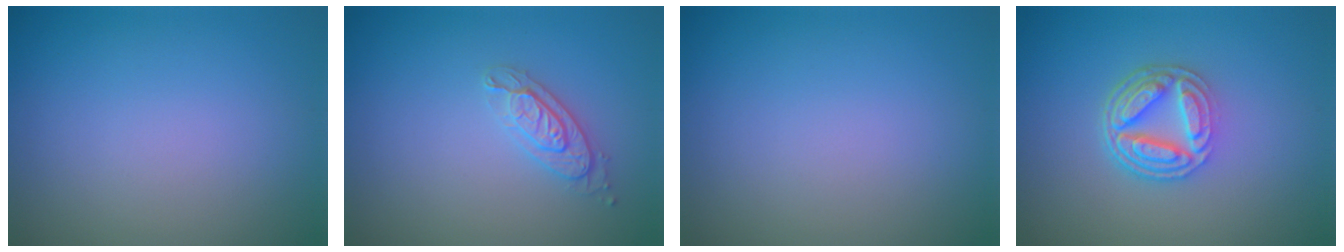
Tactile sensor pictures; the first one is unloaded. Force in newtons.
{"total": 2.1, "press": 2.1, "slide": 0.5}
{"total": 0.0}
{"total": 5.1, "press": 3.8, "slide": 3.4}